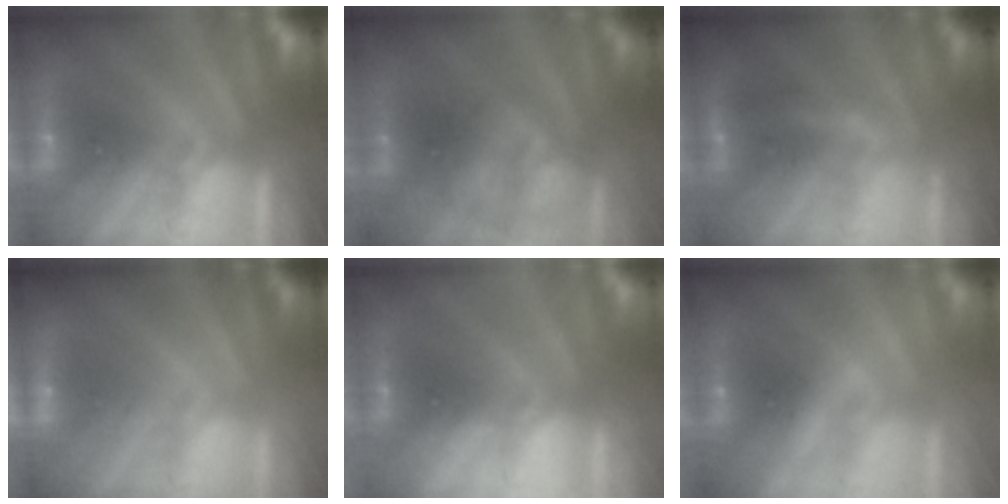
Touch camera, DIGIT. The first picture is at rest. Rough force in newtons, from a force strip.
{"total": 2.3}
{"total": 2.0}
{"total": 2.3}
{"total": 2.2}
{"total": 2.2}